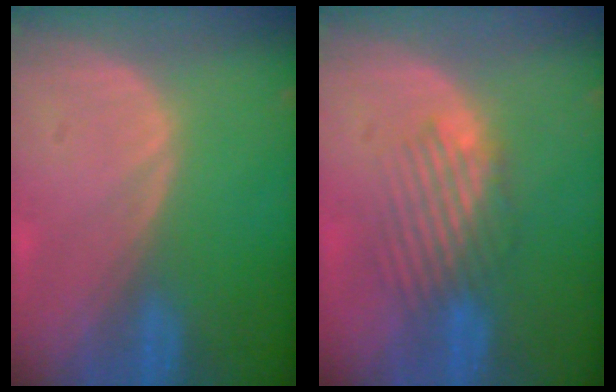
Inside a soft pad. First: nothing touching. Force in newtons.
{"total": 5.1, "press": 4.7, "slide": 1.8}